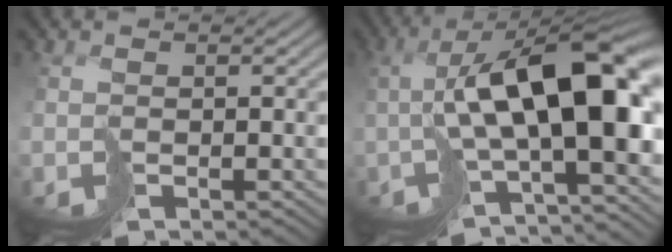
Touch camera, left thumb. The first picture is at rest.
{"total": 15.7, "force": [-0.2, 6.4, 14.3], "torque": [-0.229, 0.006, 0.017]}